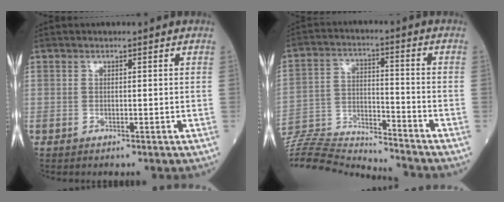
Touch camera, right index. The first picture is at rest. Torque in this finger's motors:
{"motor_torque": [-1.11, -0.86, -0.58, -0.21]}